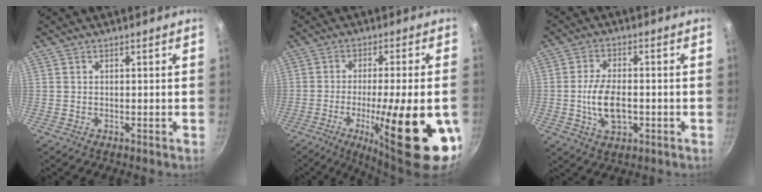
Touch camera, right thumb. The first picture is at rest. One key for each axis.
{"total": 22.7, "fx": -7.0, "fy": 5.3, "fz": 20.9, "tx": -0.285, "ty": 0.001, "tz": -0.097}
{"total": 8.4, "fx": -1.6, "fy": 4.5, "fz": 7.0, "tx": -0.126, "ty": 0.010, "tz": -0.028}